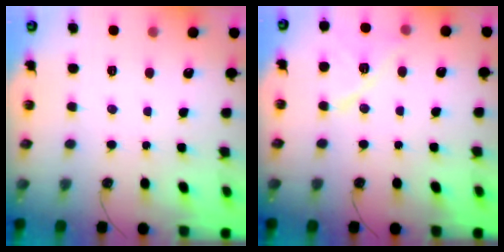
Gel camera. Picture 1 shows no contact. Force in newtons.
{"total": 10.1, "press": 8.4, "slide": 5.6}